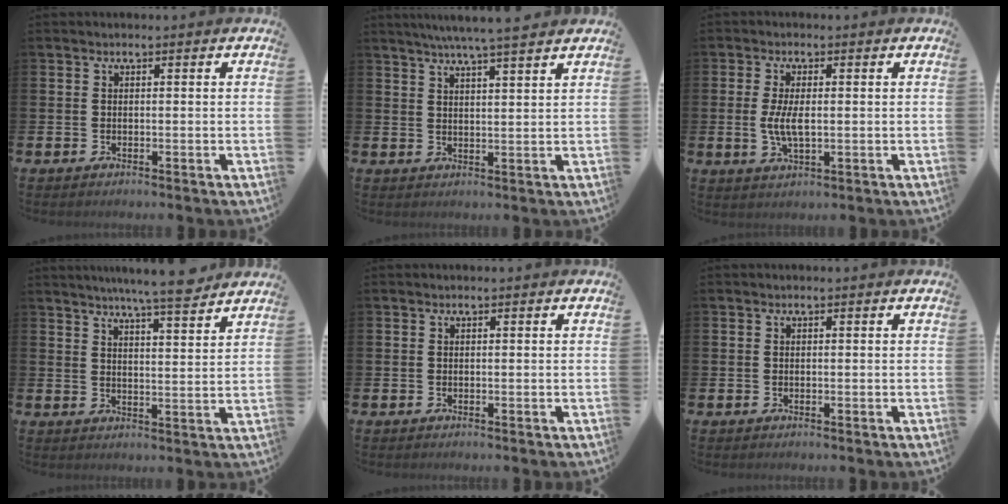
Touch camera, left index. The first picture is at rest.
{"total": 5.7, "force": [5.3, -0.5, 2.0], "torque": [-0.042, -0.023, 0.092]}
{"total": 4.3, "force": [0.2, 1.8, 3.9], "torque": [-0.078, 0.002, -0.002]}
{"total": 6.9, "force": [6.5, -0.3, 2.6], "torque": [-0.054, -0.032, 0.112]}
{"total": 0.0}
{"total": 0.0}